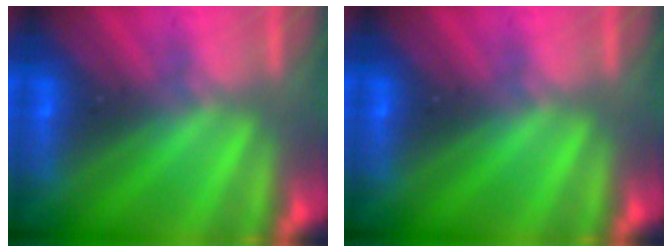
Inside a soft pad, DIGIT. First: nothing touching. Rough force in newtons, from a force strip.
{"total": 0.0}